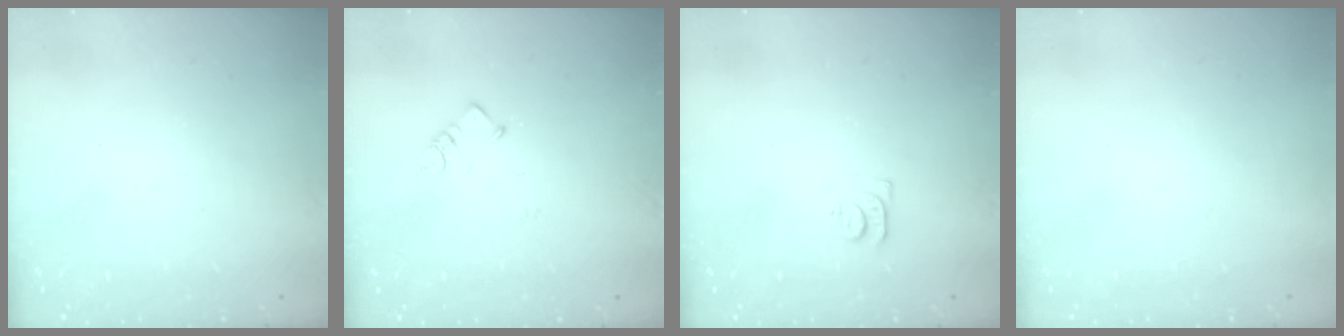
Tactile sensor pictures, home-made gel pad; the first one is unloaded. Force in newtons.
{"total": 2.7, "press": 2.7, "slide": 0.4}
{"total": 4.8, "press": 4.8, "slide": 0.5}
{"total": 1.7, "press": 1.7, "slide": 0.2}